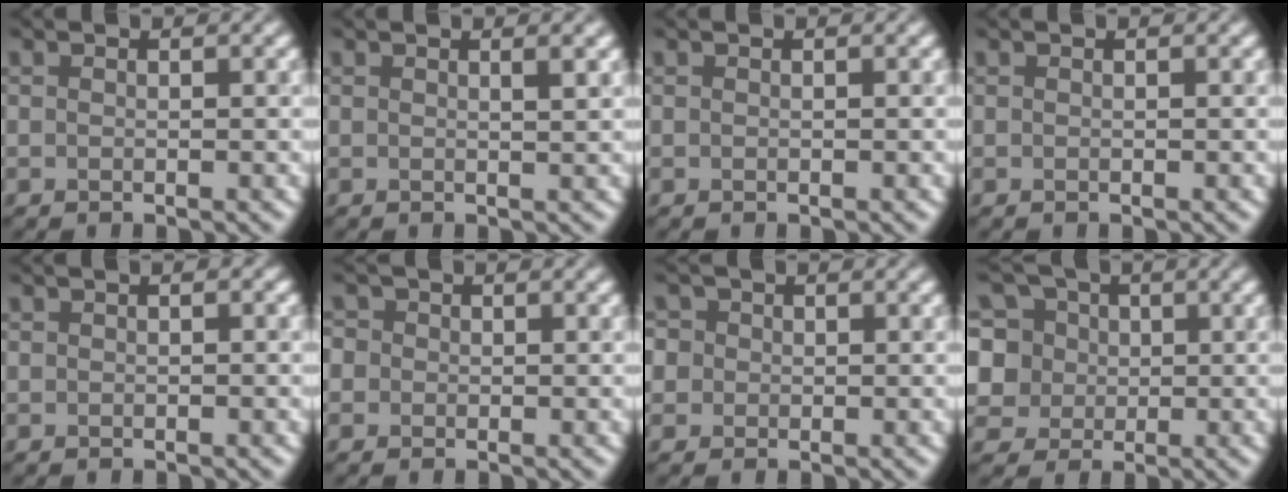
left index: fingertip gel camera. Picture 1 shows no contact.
{"total": 1.3, "force": [0.6, 0.0, 1.1], "torque": [-0.016, 0.000, 0.007]}
{"total": 0.0}
{"total": 0.0}
{"total": 0.5, "force": [0.1, 0.4, 0.3], "torque": [-0.005, -0.001, -0.002]}
{"total": 2.4, "force": [0.7, 2.2, 0.7], "torque": [0.015, 0.020, -0.024]}
{"total": 4.3, "force": [1.3, 3.8, 1.5], "torque": [-0.020, 0.035, -0.011]}
{"total": 9.9, "force": [3.2, 8.6, 4.0], "torque": [-0.098, 0.040, 0.035]}